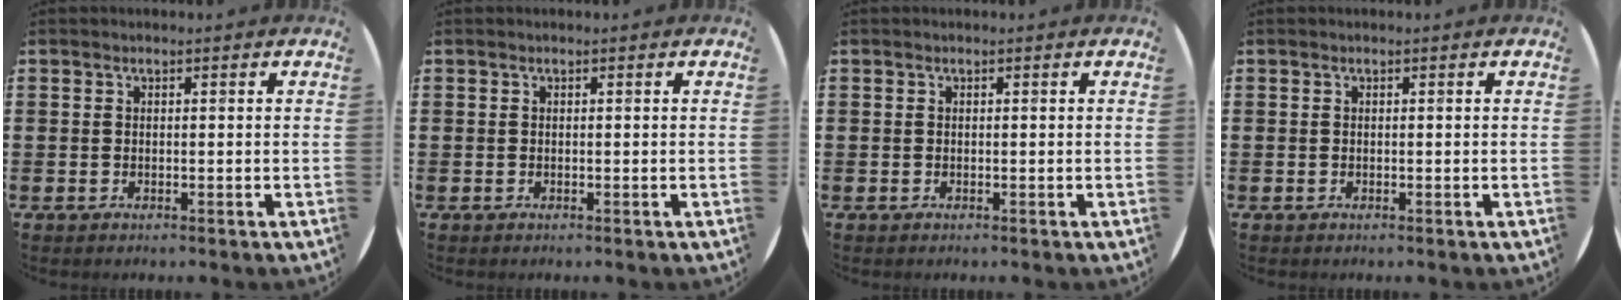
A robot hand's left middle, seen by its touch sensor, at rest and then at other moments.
{"total": 0.0}
{"total": 0.0}
{"total": 0.0}